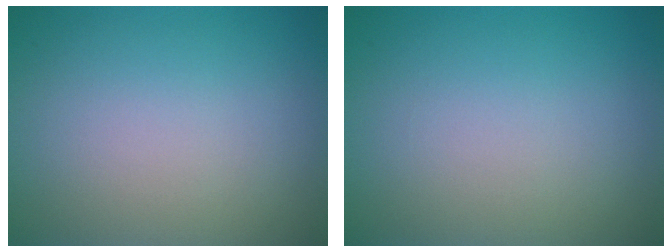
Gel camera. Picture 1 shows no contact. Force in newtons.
{"total": 0.0}